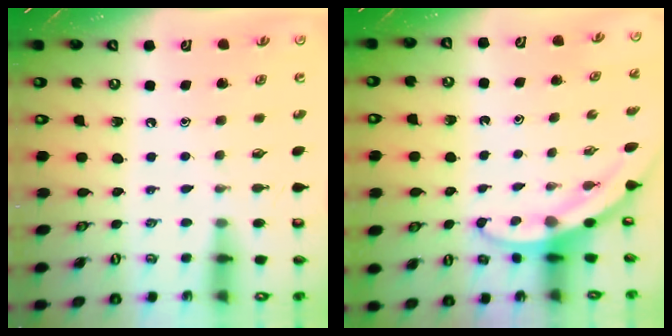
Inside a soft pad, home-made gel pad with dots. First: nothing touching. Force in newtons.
{"total": 3.4, "press": 3.4, "slide": 0.1}